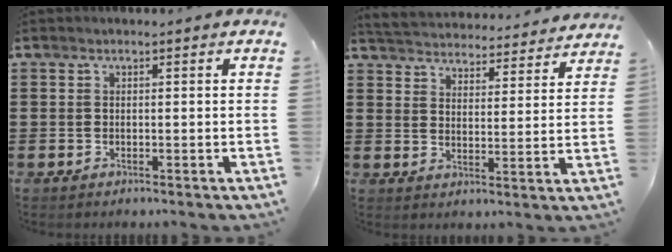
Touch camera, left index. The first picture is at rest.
{"total": 4.2, "force": [4.2, -0.1, -0.4], "torque": [-0.019, -0.036, 0.069]}